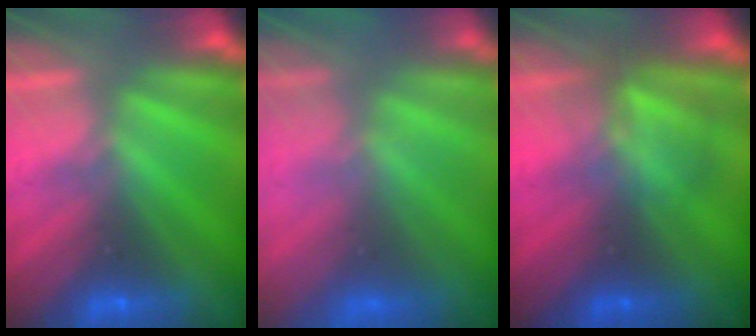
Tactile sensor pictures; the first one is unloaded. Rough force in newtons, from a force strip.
{"total": 6.9}
{"total": 2.9}